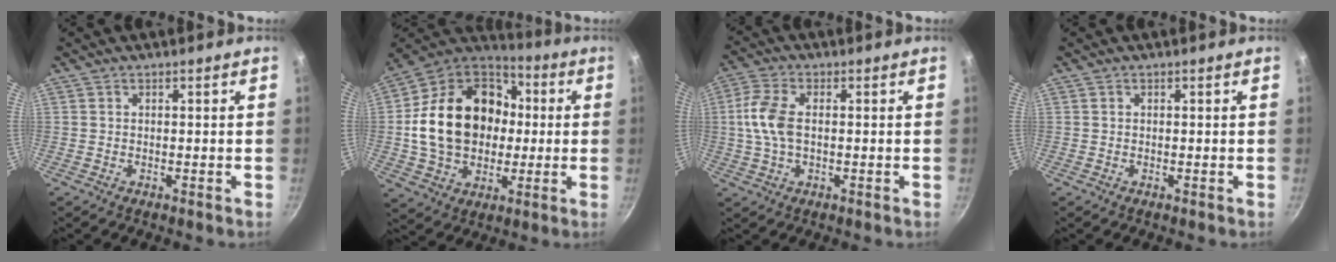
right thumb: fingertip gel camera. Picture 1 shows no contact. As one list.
[{"total": 24.1, "force": [0.7, 18.5, 15.5], "torque": [-0.251, 0.043, 0.017]}, {"total": 7.9, "force": [0.4, 4.4, 6.5], "torque": [-0.138, 0.013, 0.002]}, {"total": 0.0}]